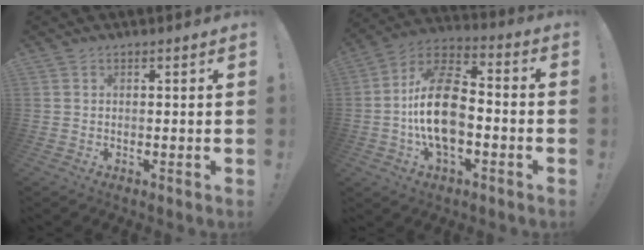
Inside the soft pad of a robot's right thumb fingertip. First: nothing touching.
{"total": 18.3, "force": [-2.8, 10.3, 14.8], "torque": [-0.270, 0.018, -0.049]}